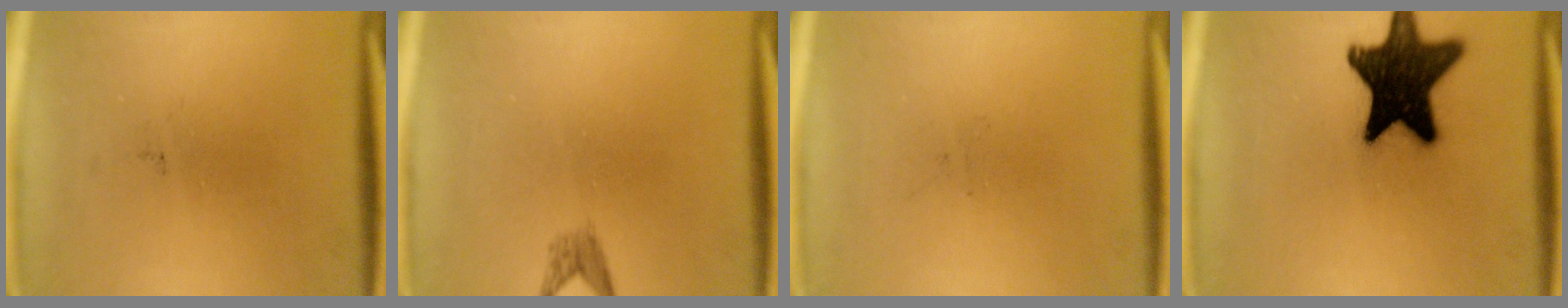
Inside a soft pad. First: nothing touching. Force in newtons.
{"total": 1.4}
{"total": 0.0}
{"total": 18.9}